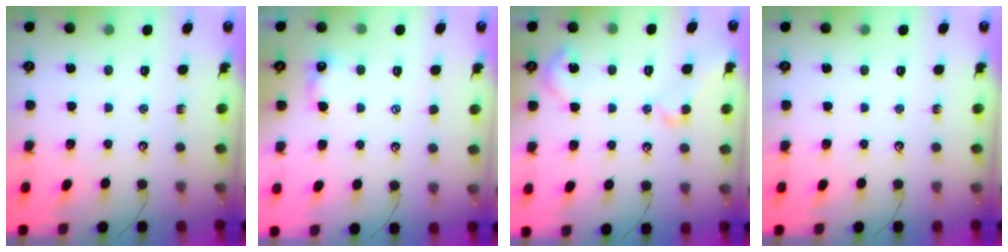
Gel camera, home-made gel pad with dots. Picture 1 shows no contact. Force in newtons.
{"total": 0.7, "press": 0.5, "slide": 0.5}
{"total": 5.0, "press": 5.0, "slide": 0.8}
{"total": 0.0}